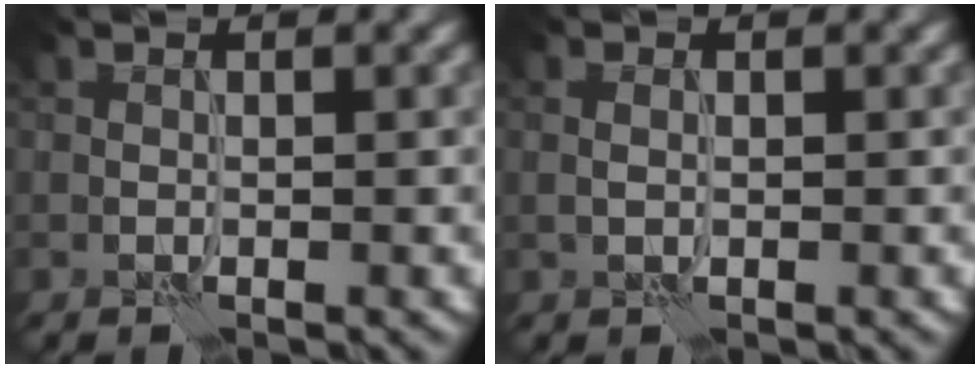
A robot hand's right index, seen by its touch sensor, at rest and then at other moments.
{"total": 0.7, "force": [0.0, 0.5, 0.5], "torque": [-0.014, 0.000, 0.002]}